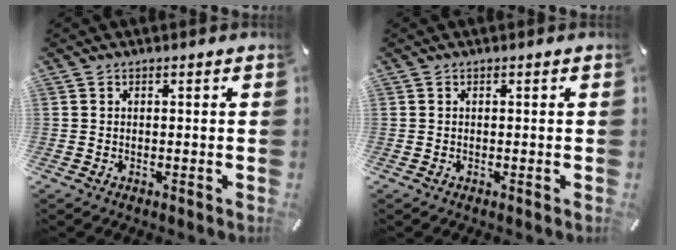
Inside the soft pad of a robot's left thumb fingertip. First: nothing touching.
{"total": 0.0}